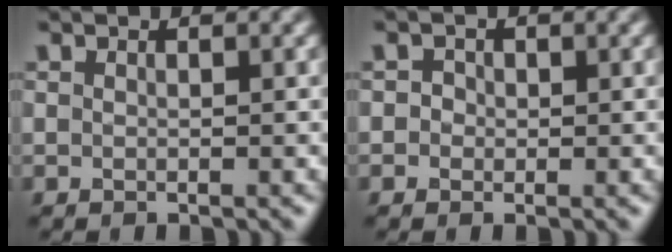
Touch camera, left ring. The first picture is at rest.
{"total": 1.3, "force": [0.2, 1.2, 0.4], "torque": [0.006, 0.001, -0.005]}